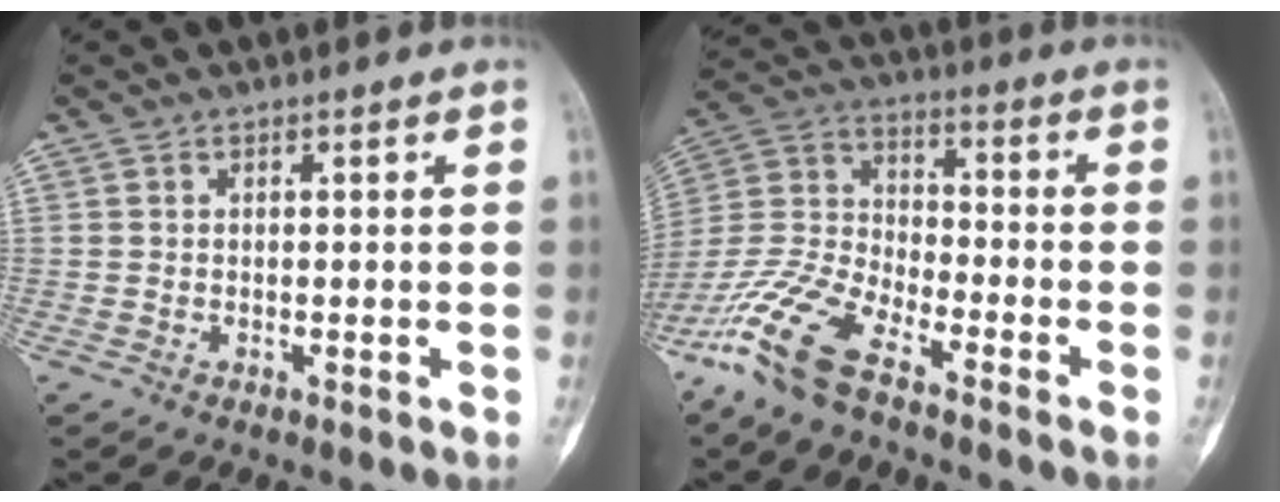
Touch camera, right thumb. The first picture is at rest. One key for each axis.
{"total": 13.1, "fx": -9.4, "fy": 4.1, "fz": 8.2, "tx": -0.183, "ty": 0.041, "tz": -0.195}